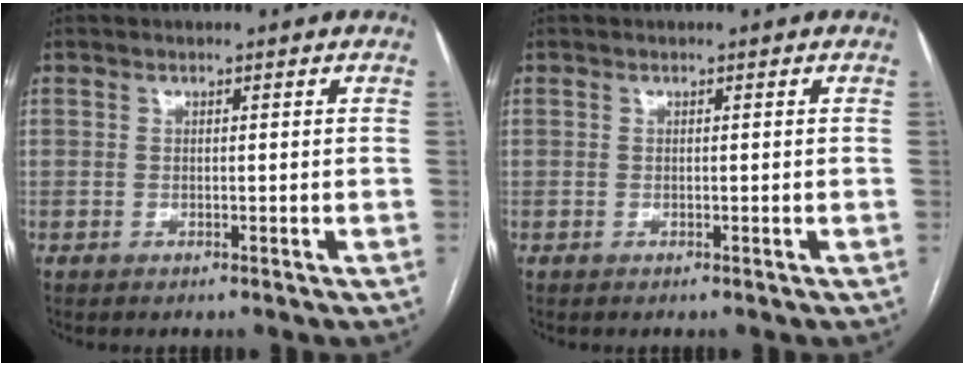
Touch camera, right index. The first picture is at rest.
{"total": 0.0}